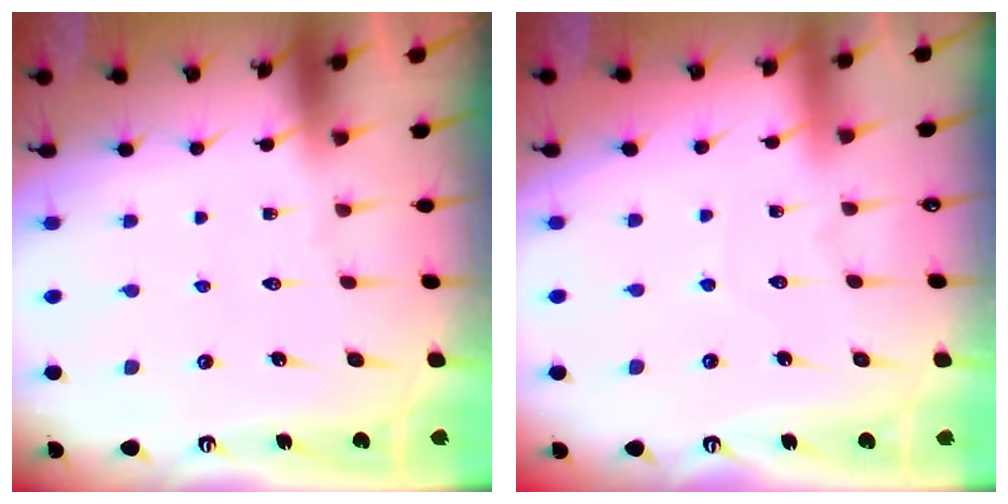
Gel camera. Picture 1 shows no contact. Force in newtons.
{"total": 2.5, "press": 2.5, "slide": 0.3}